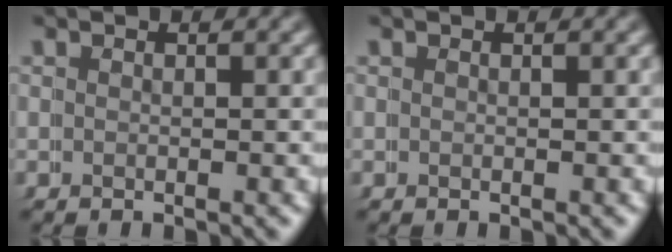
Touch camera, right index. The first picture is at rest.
{"total": 0.0}